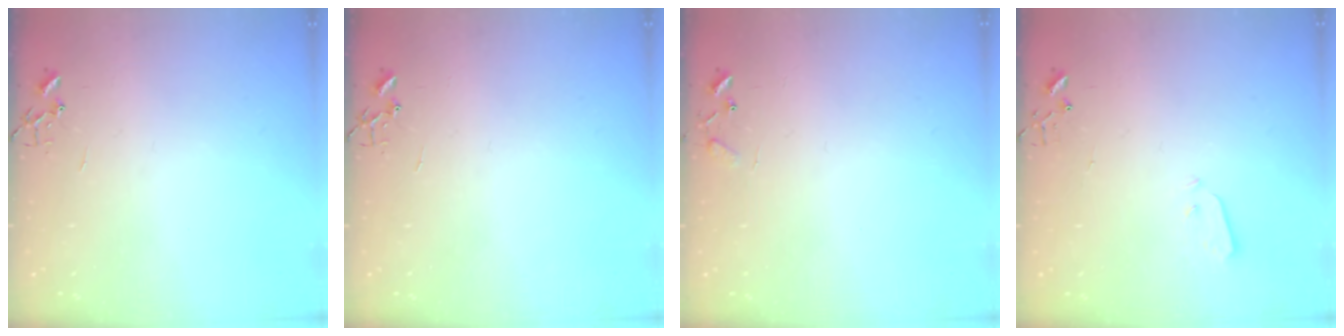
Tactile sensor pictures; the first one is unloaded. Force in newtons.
{"total": 0.0}
{"total": 5.8, "press": 5.8, "slide": 0.5}
{"total": 3.0, "press": 3.0, "slide": 0.3}